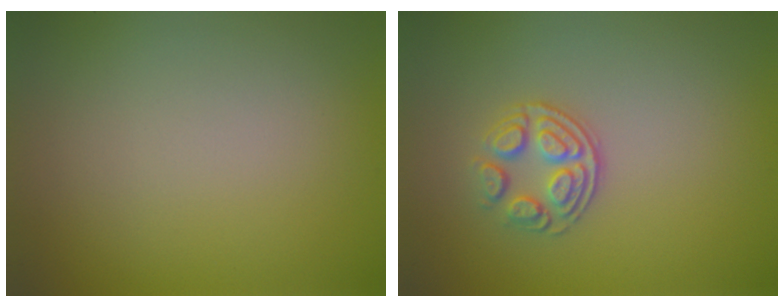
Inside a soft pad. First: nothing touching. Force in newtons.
{"total": 2.9, "press": 2.5, "slide": 1.4}